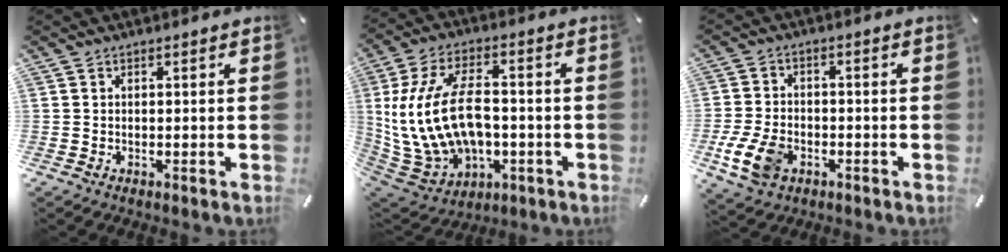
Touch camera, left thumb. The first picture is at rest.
{"total": 19.3, "force": [-0.4, 13.0, 14.3], "torque": [-0.306, 0.002, -0.001]}
{"total": 9.4, "force": [-3.6, 6.4, 5.8], "torque": [-0.122, 0.007, -0.065]}